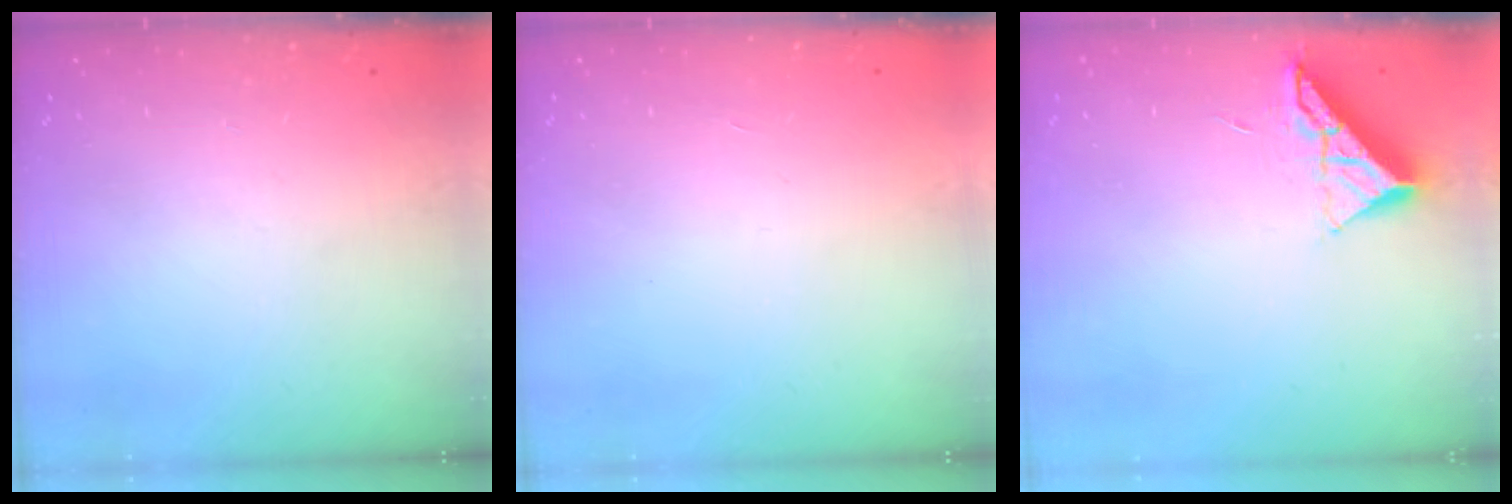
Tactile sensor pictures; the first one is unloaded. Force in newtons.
{"total": 1.6, "press": 1.6, "slide": 0.1}
{"total": 7.1, "press": 7.1, "slide": 0.4}